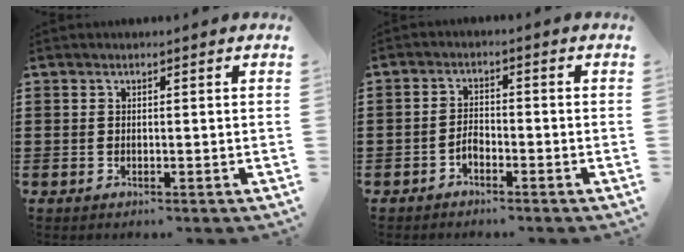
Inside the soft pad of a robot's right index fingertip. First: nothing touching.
{"total": 2.1, "force": [-1.6, 1.1, 0.9], "torque": [-0.023, 0.004, -0.033]}